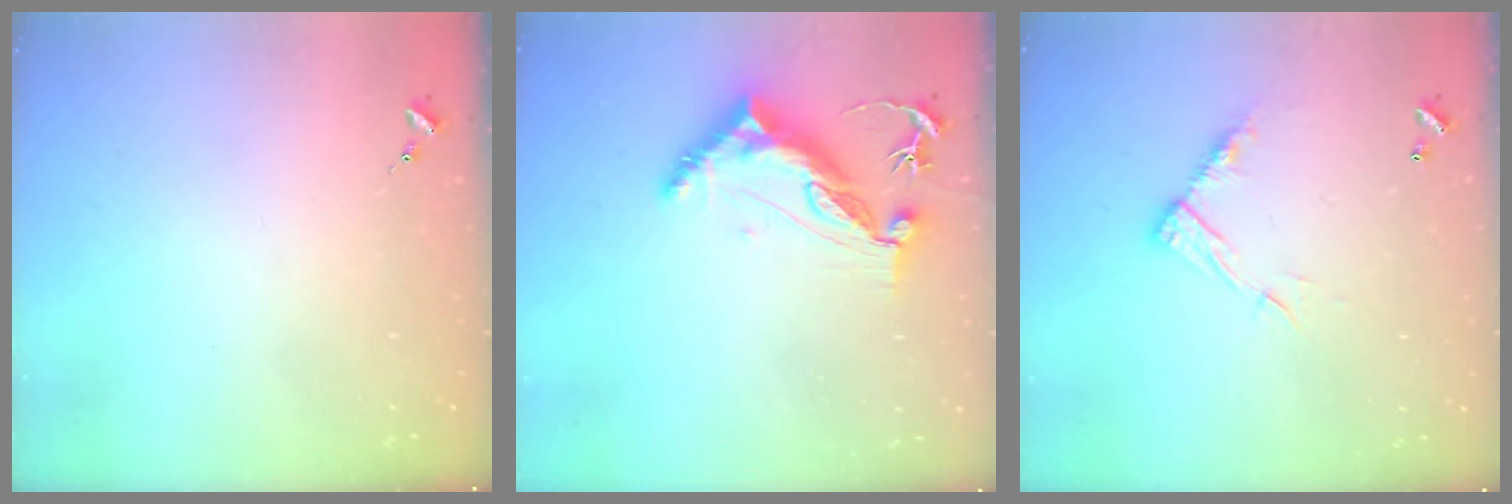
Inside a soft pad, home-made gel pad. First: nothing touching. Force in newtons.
{"total": 10.7, "press": 10.6, "slide": 1.2}
{"total": 10.6, "press": 10.6, "slide": 0.4}